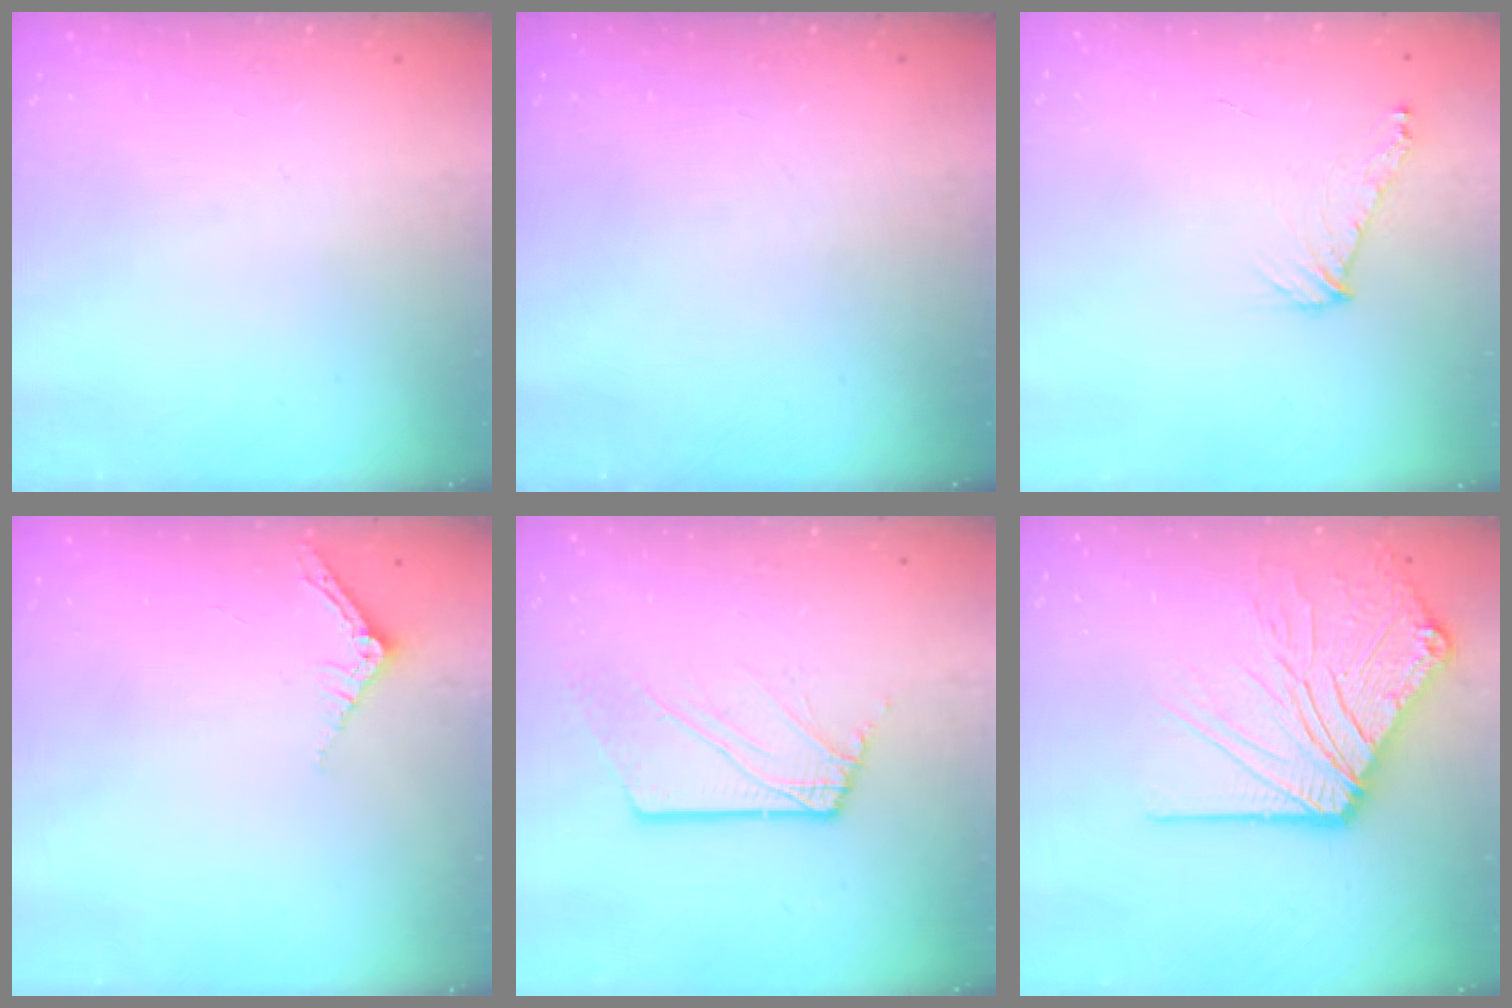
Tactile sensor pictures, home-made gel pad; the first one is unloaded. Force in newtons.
{"total": 0.0}
{"total": 6.6, "press": 6.6, "slide": 0.9}
{"total": 2.5, "press": 2.5, "slide": 0.2}
{"total": 6.9, "press": 6.8, "slide": 0.8}
{"total": 13.7, "press": 13.6, "slide": 2.1}